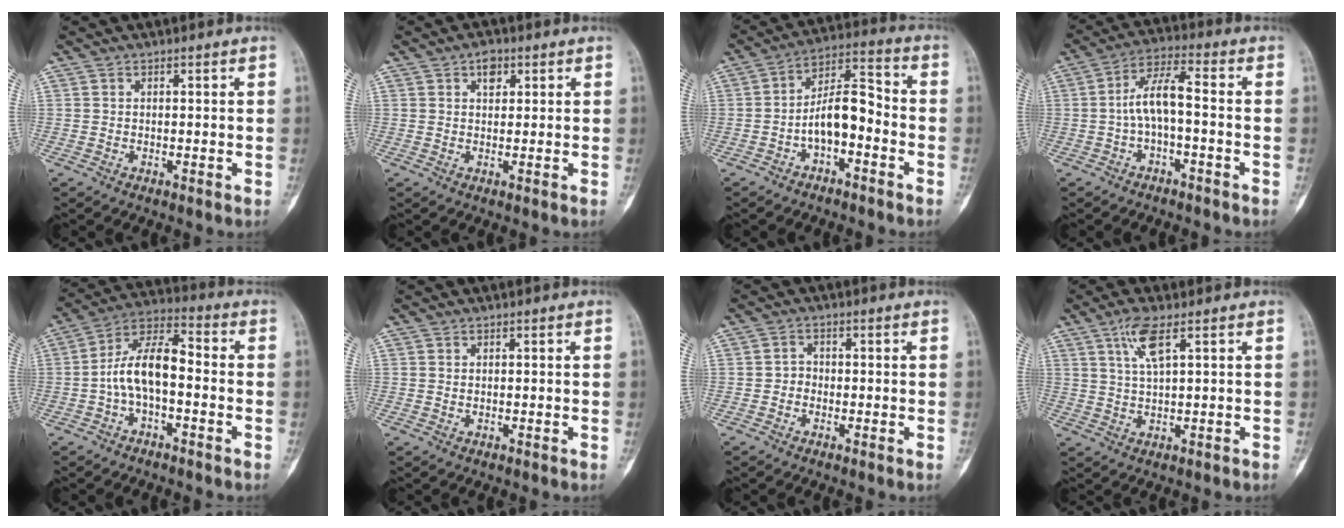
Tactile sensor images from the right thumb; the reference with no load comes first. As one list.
[{"total": 2.7, "force": [1.2, 1.8, 1.7], "torque": [-0.016, 0.001, 0.015]}, {"total": 9.6, "force": [-3.2, 4.6, 7.8], "torque": [-0.123, 0.051, -0.062]}, {"total": 7.3, "force": [-1.3, 2.3, 6.8], "torque": [-0.135, 0.043, -0.030]}, {"total": 10.8, "force": [-1.9, 5.1, 9.3], "torque": [-0.168, 0.048, -0.044]}, {"total": 0.0}, {"total": 1.8, "force": [-0.6, 1.5, 0.7], "torque": [0.004, 0.008, -0.019]}, {"total": 5.1, "force": [2.3, 0.9, 4.5], "torque": [-0.100, -0.004, 0.051]}]